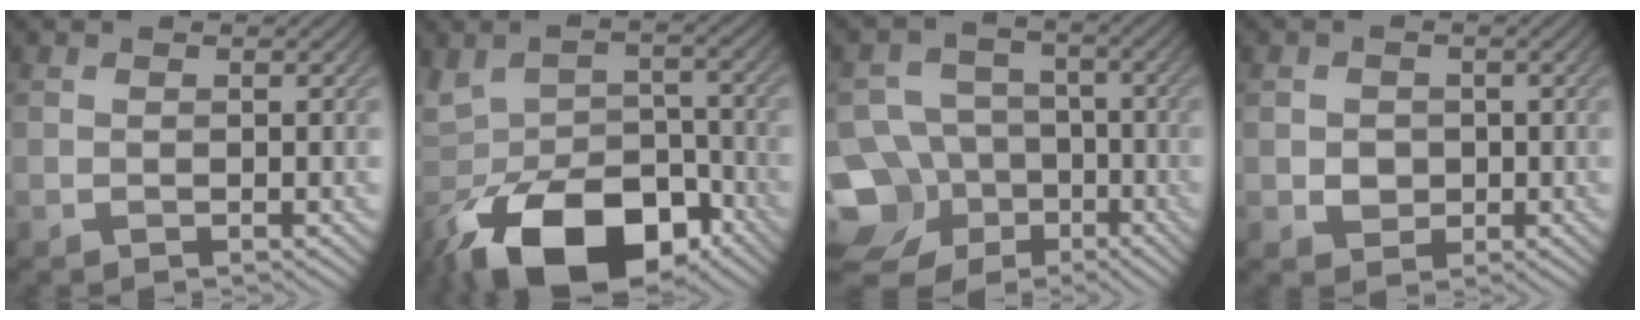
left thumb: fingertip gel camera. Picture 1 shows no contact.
{"total": 14.6, "force": [-8.5, 7.5, 9.2], "torque": [-0.194, -0.037, -0.147]}
{"total": 15.0, "force": [-7.8, 11.9, 4.6], "torque": [-0.150, -0.041, -0.141]}
{"total": 2.5, "force": [-0.3, 2.3, 0.9], "torque": [-0.021, -0.004, -0.009]}